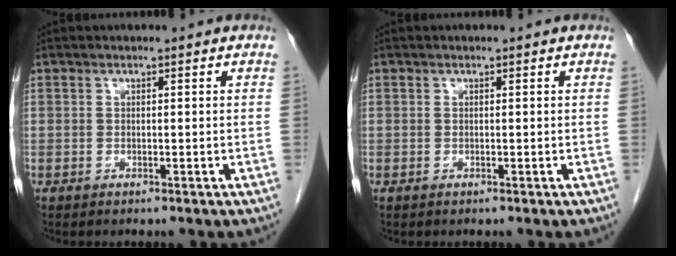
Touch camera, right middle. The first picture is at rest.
{"total": 0.0}